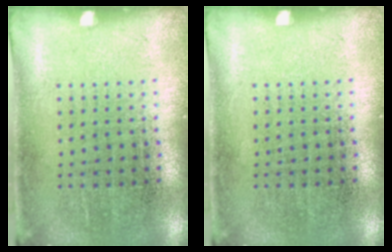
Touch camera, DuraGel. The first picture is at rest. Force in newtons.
{"total": 0.0}